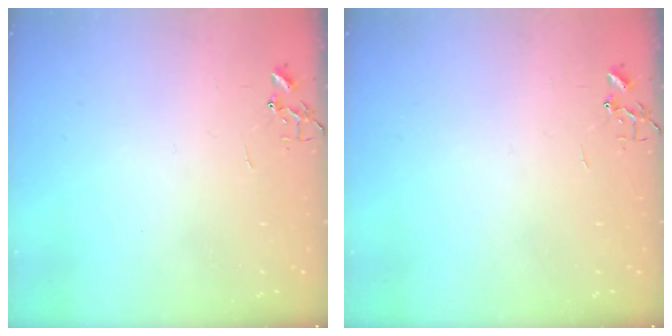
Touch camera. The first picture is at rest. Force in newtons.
{"total": 0.0}